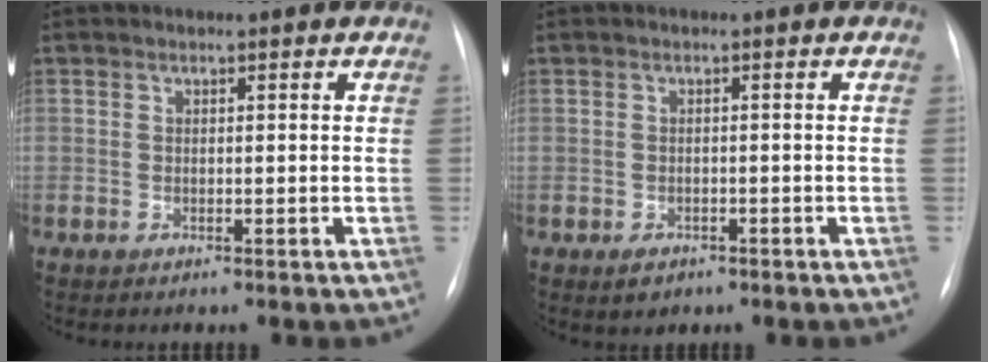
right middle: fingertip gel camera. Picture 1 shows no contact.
{"total": 2.0, "force": [-1.2, 1.4, 0.8], "torque": [-0.013, 0.001, -0.008]}